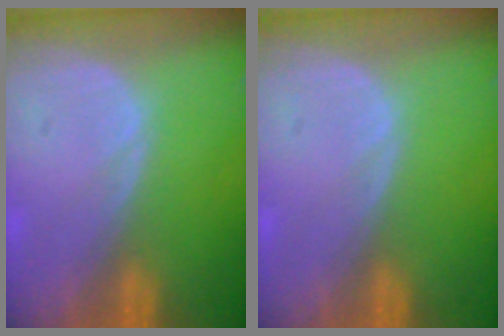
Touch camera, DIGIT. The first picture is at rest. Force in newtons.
{"total": 0.0}